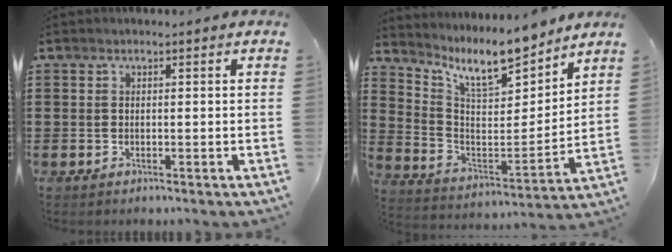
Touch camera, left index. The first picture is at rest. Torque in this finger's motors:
{"motor_torque": [0.24, 0.13, 0.51, 0.09]}